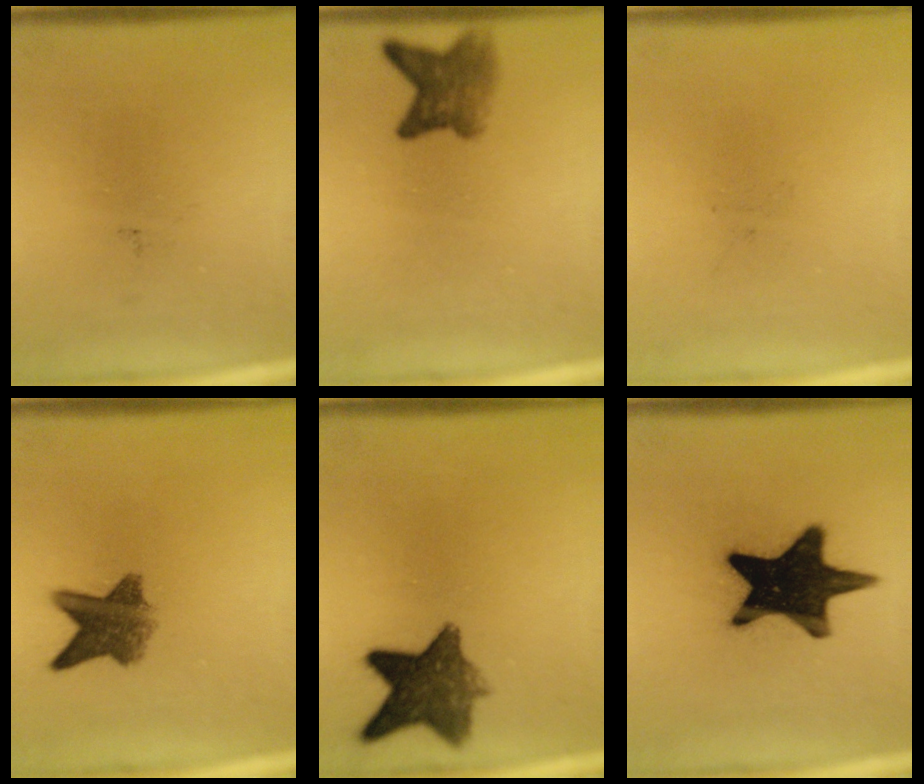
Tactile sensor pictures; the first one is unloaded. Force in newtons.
{"total": 4.2}
{"total": 0.0}
{"total": 7.0}
{"total": 9.3}
{"total": 19.5}